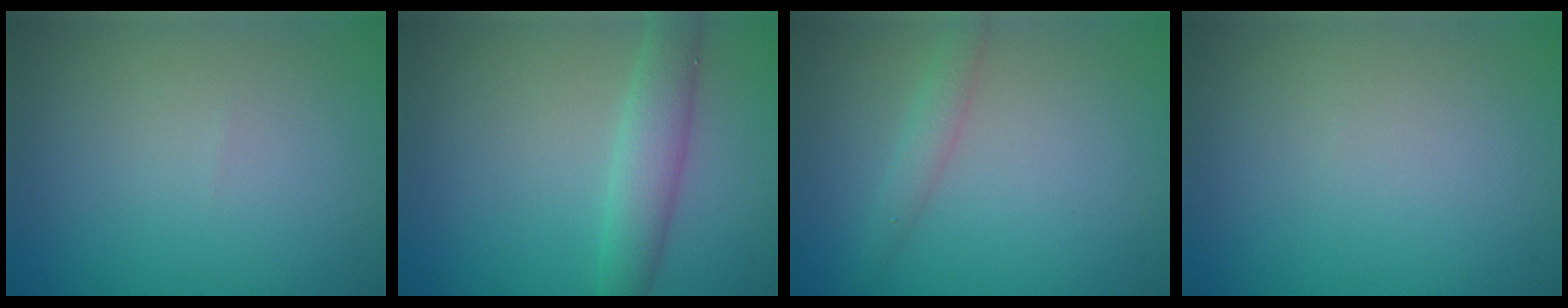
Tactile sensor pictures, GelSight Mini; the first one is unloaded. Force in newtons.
{"total": 3.3, "press": 3.3, "slide": 0.1}
{"total": 1.6, "press": 1.6, "slide": 0.1}
{"total": 0.0}